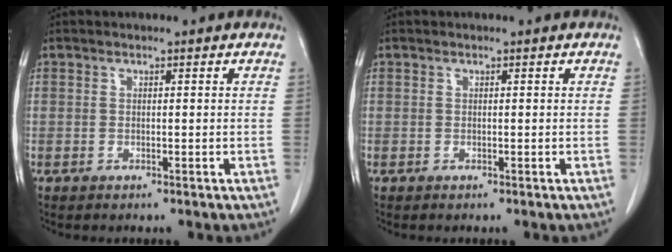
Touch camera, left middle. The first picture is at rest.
{"total": 0.0}